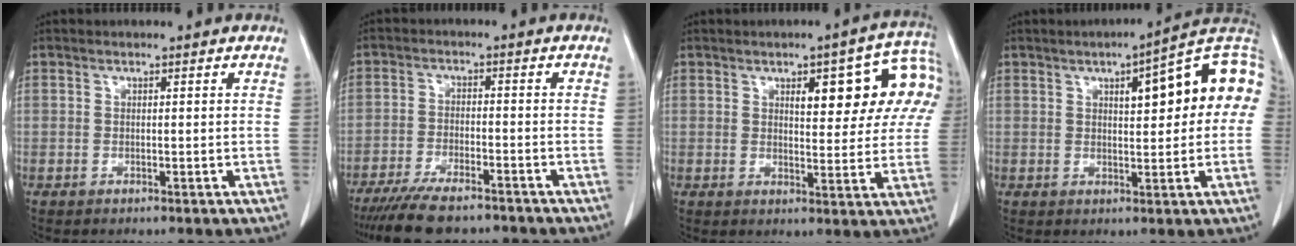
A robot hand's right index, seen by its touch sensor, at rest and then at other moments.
{"total": 10.4, "force": [-8.7, 2.5, 5.3], "torque": [-0.086, -0.020, -0.137]}
{"total": 12.3, "force": [4.4, 4.3, 10.6], "torque": [-0.129, 0.027, 0.053]}
{"total": 13.9, "force": [3.2, 3.5, 13.1], "torque": [-0.180, 0.037, 0.036]}